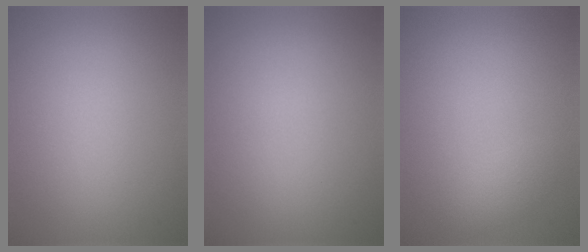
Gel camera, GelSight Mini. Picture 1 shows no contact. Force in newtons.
{"total": 0.0}
{"total": 1.2, "press": 1.2, "slide": 0.1}